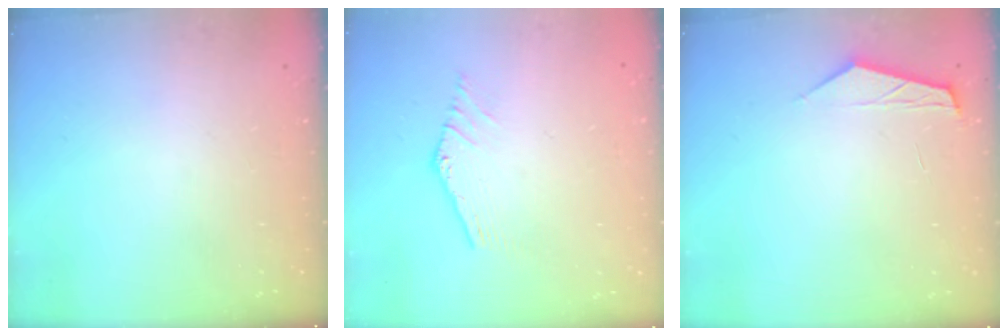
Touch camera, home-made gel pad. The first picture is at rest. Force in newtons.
{"total": 0.7, "press": 0.7, "slide": 0.1}
{"total": 2.7, "press": 2.7, "slide": 0.4}